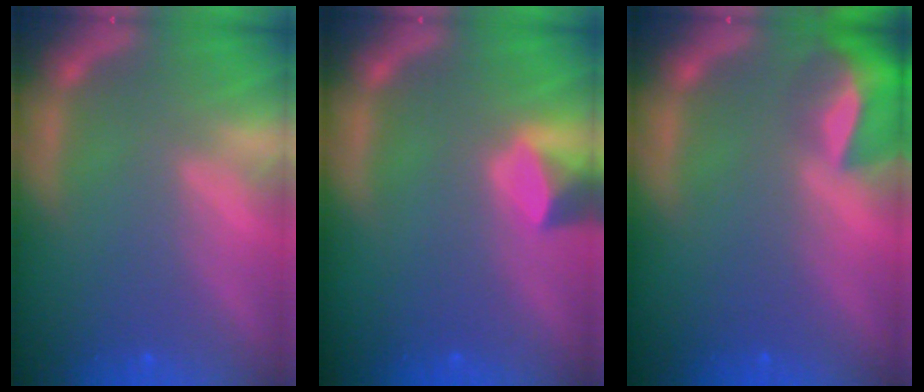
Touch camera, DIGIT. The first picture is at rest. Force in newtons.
{"total": 2.4}
{"total": 6.9}